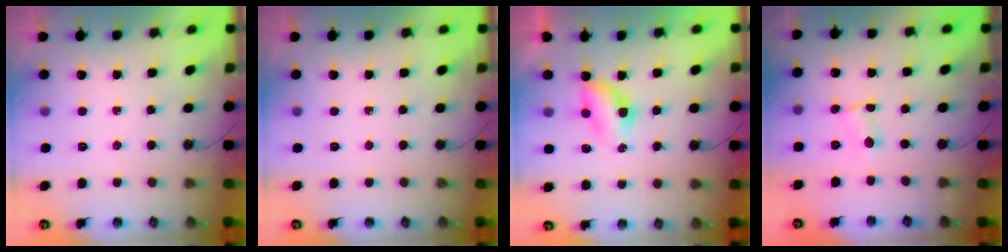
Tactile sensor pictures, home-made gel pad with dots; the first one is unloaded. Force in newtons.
{"total": 0.0}
{"total": 4.6, "press": 4.6, "slide": 0.5}
{"total": 0.8, "press": 0.8, "slide": 0.1}